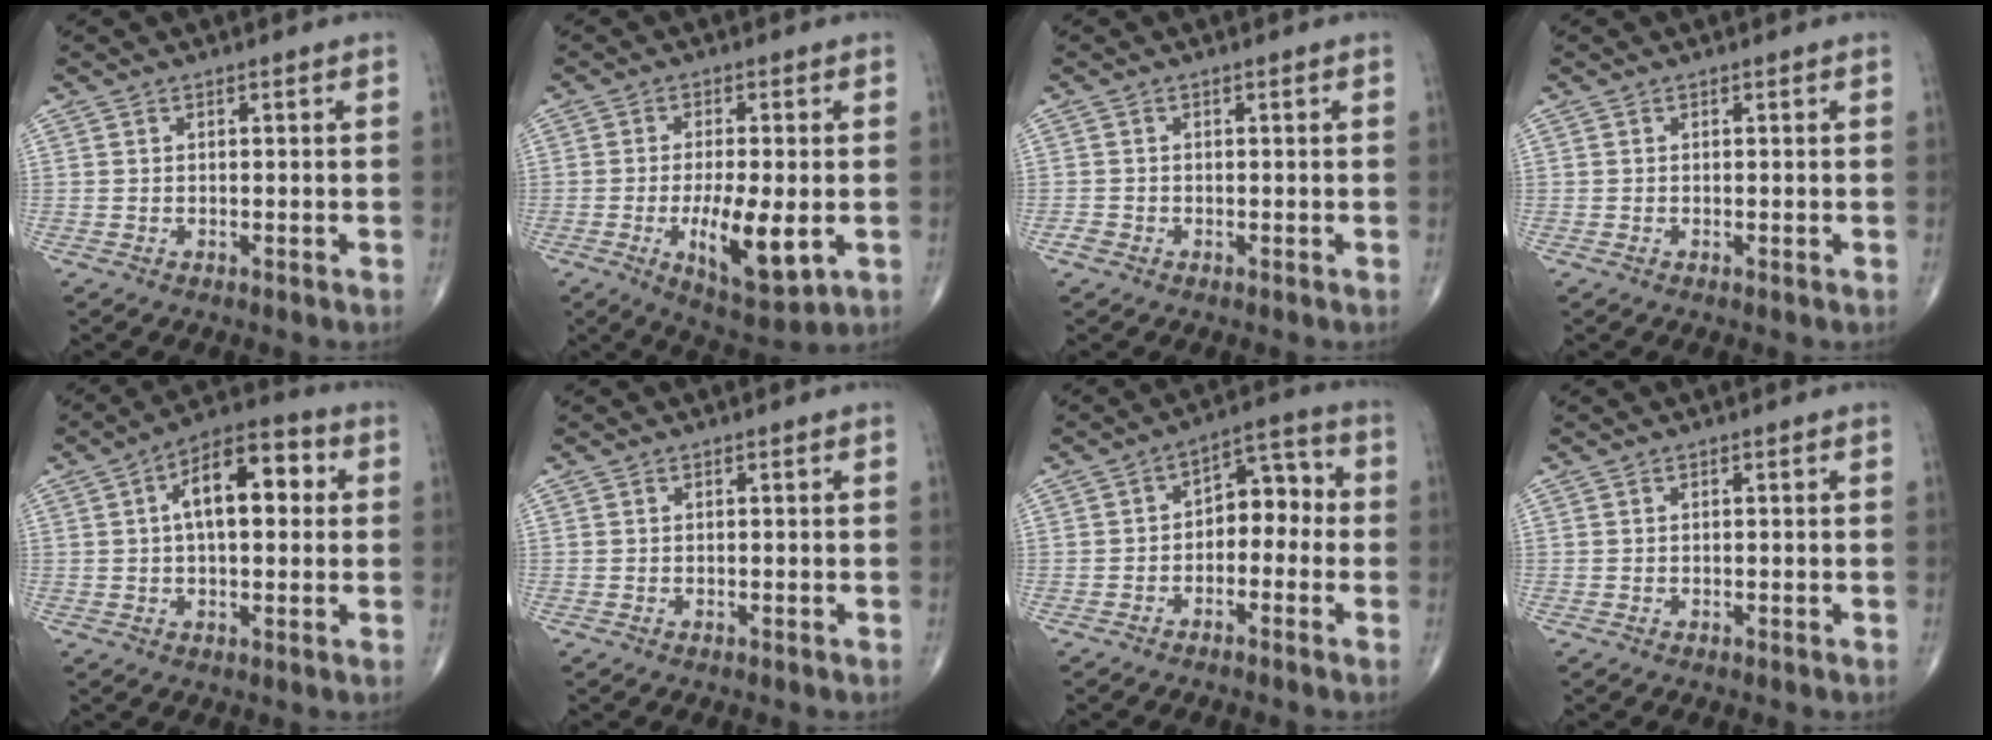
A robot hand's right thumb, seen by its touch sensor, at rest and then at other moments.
{"total": 11.3, "force": [-2.5, 3.8, 10.4], "torque": [-0.167, -0.020, -0.033]}
{"total": 1.1, "force": [-0.6, 0.9, 0.2], "torque": [-0.001, 0.002, -0.014]}
{"total": 0.0}
{"total": 12.6, "force": [2.4, 6.2, 10.6], "torque": [-0.152, 0.025, 0.030]}
{"total": 0.0}
{"total": 7.6, "force": [-1.4, 5.1, 5.6], "torque": [-0.048, 0.043, -0.036]}
{"total": 0.0}